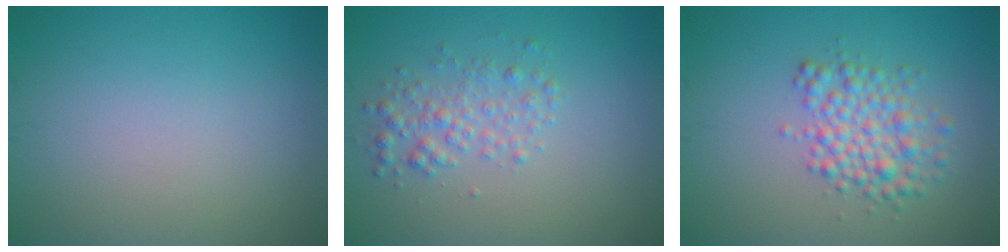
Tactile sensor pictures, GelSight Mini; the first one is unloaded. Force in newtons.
{"total": 2.3, "press": 2.3, "slide": 0.1}
{"total": 3.8, "press": 3.8, "slide": 0.0}